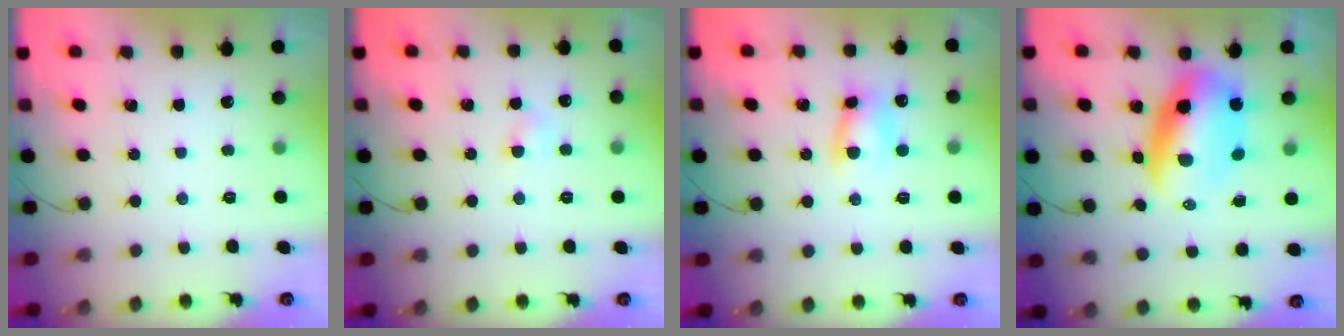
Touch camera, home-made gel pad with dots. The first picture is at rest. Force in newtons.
{"total": 3.5, "press": 3.3, "slide": 1.0}
{"total": 7.0, "press": 7.0, "slide": 0.9}
{"total": 11.7, "press": 11.4, "slide": 3.0}